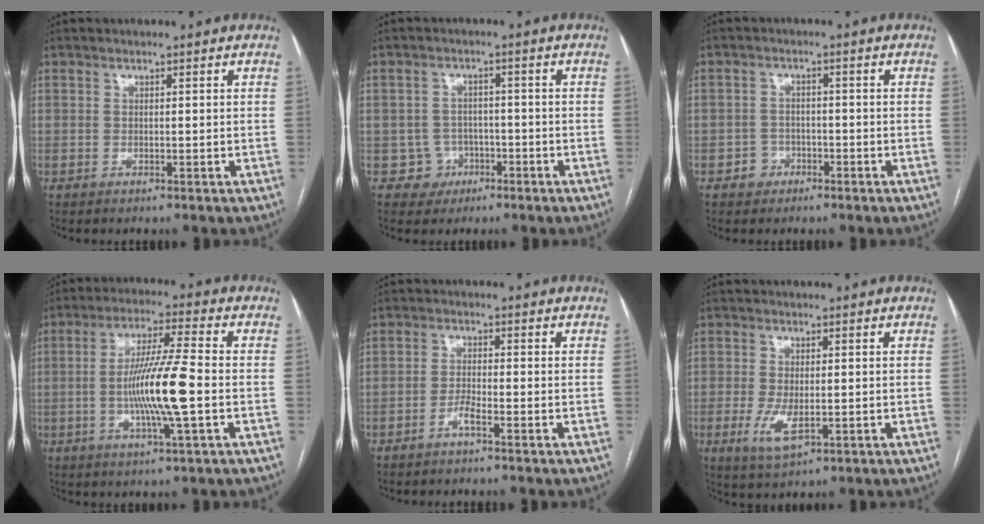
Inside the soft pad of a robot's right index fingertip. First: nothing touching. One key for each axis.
{"total": 4.2, "fx": -1.6, "fy": 3.8, "fz": -0.4, "tx": 0.019, "ty": 0.019, "tz": -0.020}
{"total": 3.0, "fx": -1.5, "fy": 2.7, "fz": 0.2, "tx": 0.005, "ty": 0.013, "tz": -0.025}
{"total": 11.5, "fx": -1.8, "fy": -0.1, "fz": 11.4, "tx": -0.217, "ty": -0.005, "tz": -0.040}
{"total": 2.1, "fx": -1.4, "fy": 0.1, "fz": 1.6, "tx": -0.032, "ty": 0.002, "tz": -0.030}
{"total": 5.2, "fx": -1.3, "fy": 2.1, "fz": 4.6, "tx": -0.095, "ty": -0.010, "tz": -0.017}